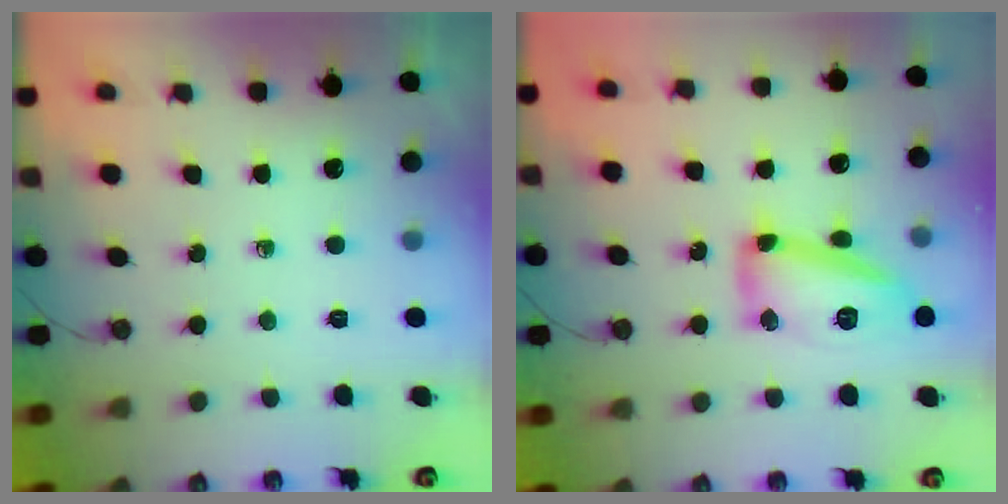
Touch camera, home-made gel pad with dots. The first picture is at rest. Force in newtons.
{"total": 14.6, "press": 14.5, "slide": 0.7}